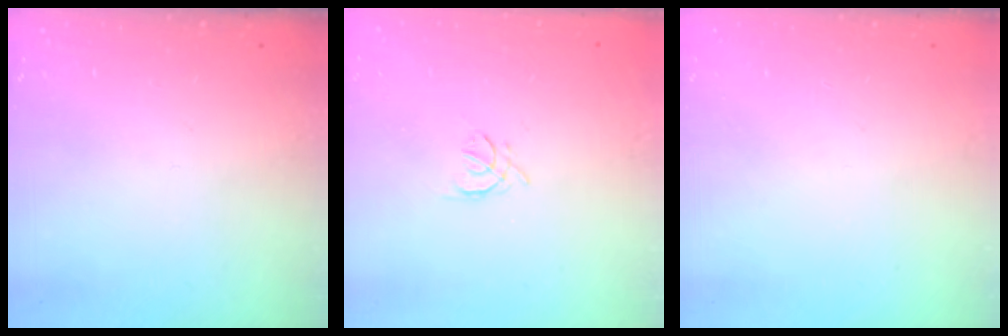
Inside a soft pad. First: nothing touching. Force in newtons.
{"total": 2.4, "press": 2.3, "slide": 0.6}
{"total": 0.0}